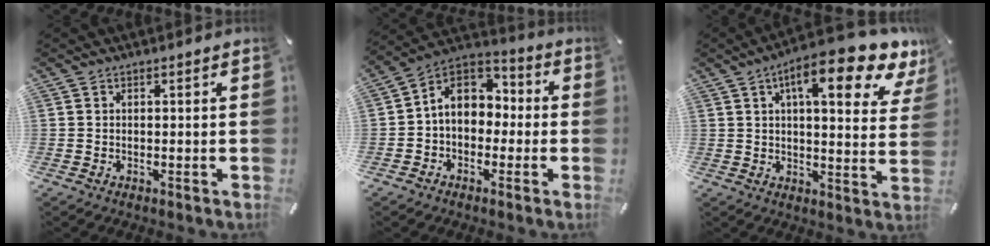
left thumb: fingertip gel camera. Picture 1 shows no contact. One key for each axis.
{"total": 9.0, "fx": 0.4, "fy": 7.6, "fz": 4.8, "tx": -0.102, "ty": 0.010, "tz": 0.005}
{"total": 15.6, "fx": 8.8, "fy": 4.5, "fz": 12.0, "tx": -0.176, "ty": -0.042, "tz": 0.135}